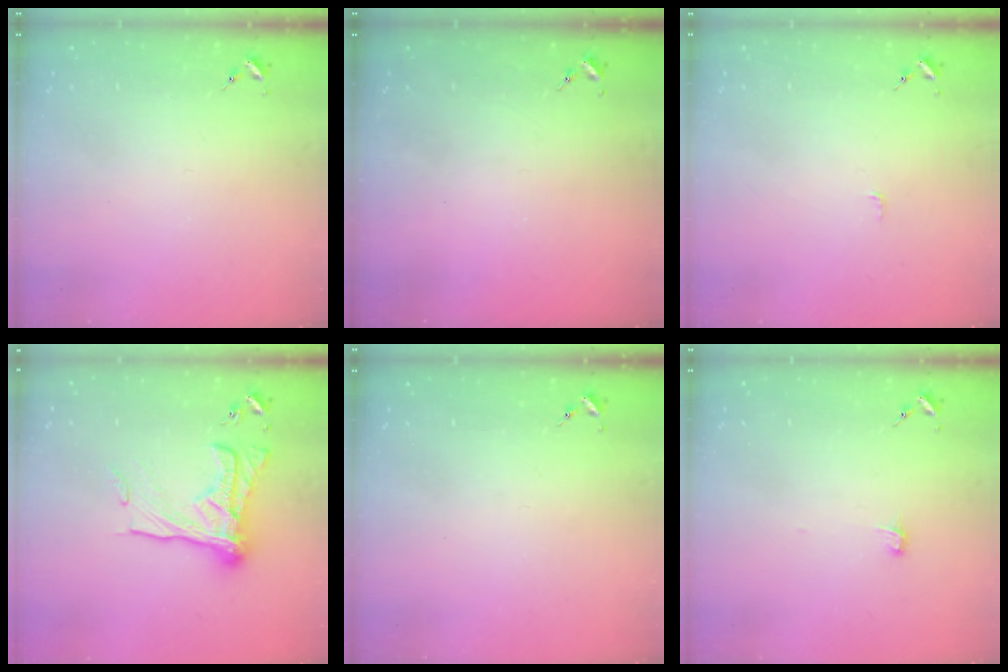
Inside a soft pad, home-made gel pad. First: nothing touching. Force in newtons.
{"total": 0.0}
{"total": 2.8, "press": 2.8, "slide": 0.3}
{"total": 18.8, "press": 18.7, "slide": 1.7}
{"total": 0.0}
{"total": 3.7, "press": 3.7, "slide": 0.4}